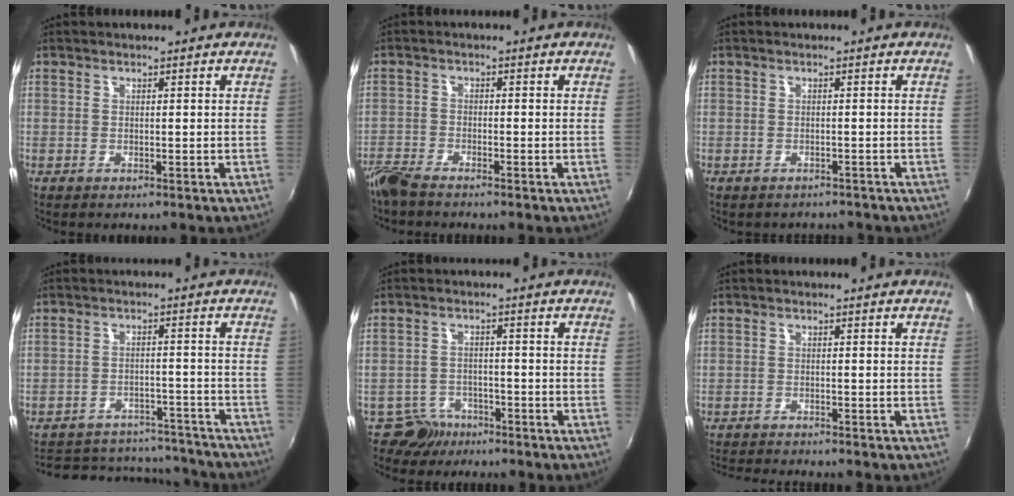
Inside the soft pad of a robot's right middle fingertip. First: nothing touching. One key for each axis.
{"total": 5.1, "fx": -4.6, "fy": 0.8, "fz": 1.9, "tx": -0.053, "ty": -0.018, "tz": -0.093}
{"total": 2.7, "fx": -2.4, "fy": 1.1, "fz": 0.5, "tx": -0.012, "ty": -0.011, "tz": -0.030}
{"total": 20.4, "fx": -17.8, "fy": 7.6, "fz": 6.6, "tx": -0.146, "ty": 0.028, "tz": -0.216}
{"total": 4.4, "fx": -3.4, "fy": 2.8, "fz": -0.2, "tx": -0.005, "ty": 0.013, "tz": -0.059}
{"total": 4.2, "fx": -4.1, "fy": -0.2, "fz": 1.1, "tx": -0.035, "ty": -0.016, "tz": -0.075}